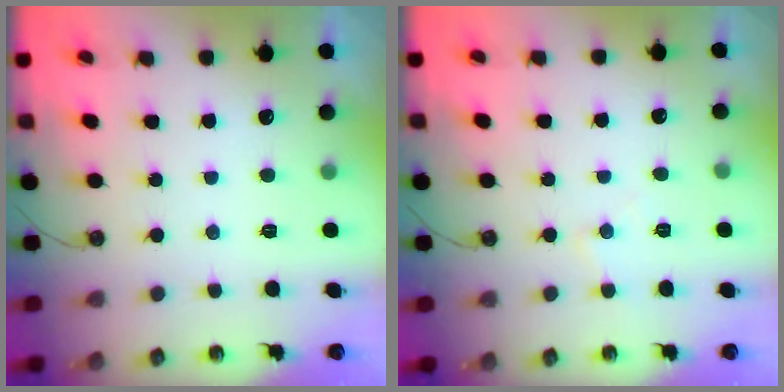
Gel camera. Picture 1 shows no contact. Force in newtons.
{"total": 5.1, "press": 5.0, "slide": 0.8}